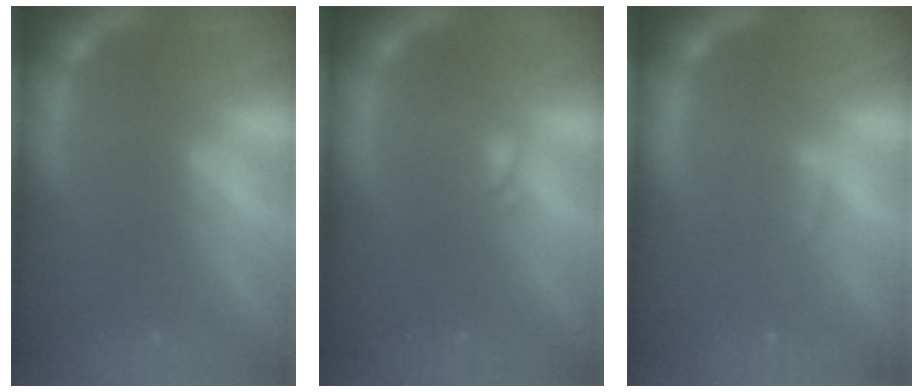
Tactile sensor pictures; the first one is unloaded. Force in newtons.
{"total": 2.0}
{"total": 1.9}